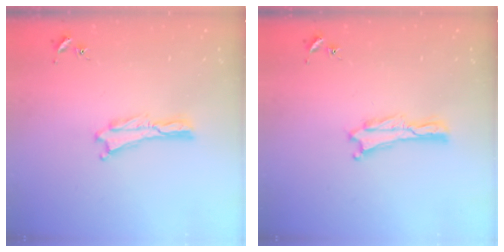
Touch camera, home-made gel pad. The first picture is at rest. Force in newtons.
{"total": 0.0}